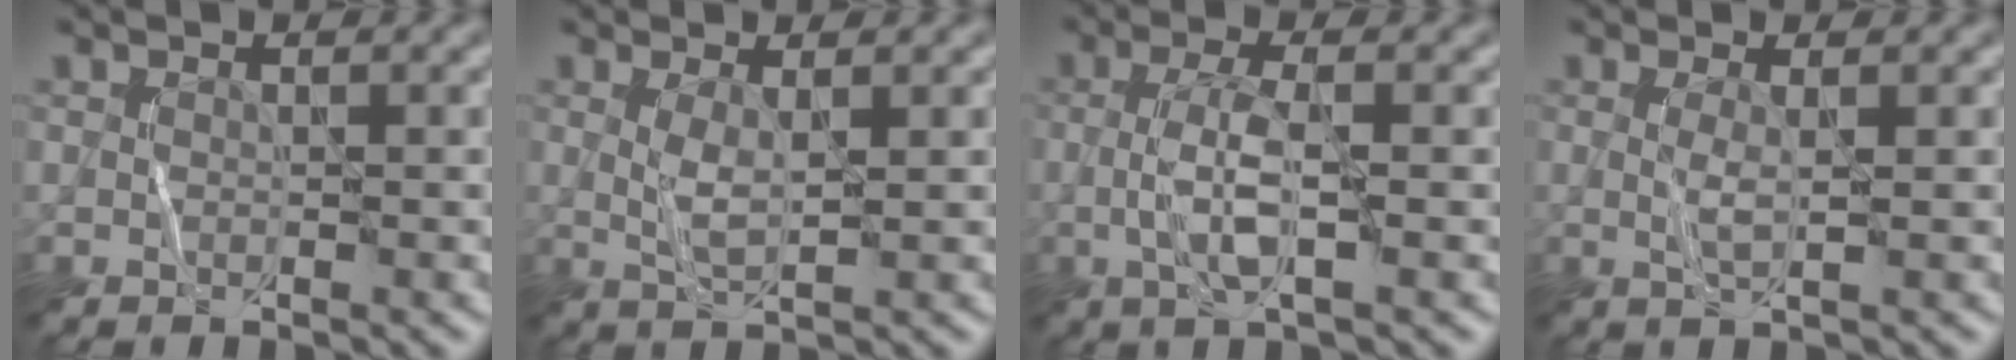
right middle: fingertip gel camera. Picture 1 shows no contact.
{"total": 1.7, "force": [0.5, 0.4, 1.6], "torque": [-0.040, 0.004, 0.011]}
{"total": 3.6, "force": [-0.7, 0.8, 3.4], "torque": [-0.072, 0.011, -0.019]}
{"total": 1.2, "force": [0.1, 0.1, 1.2], "torque": [-0.030, 0.005, 0.001]}